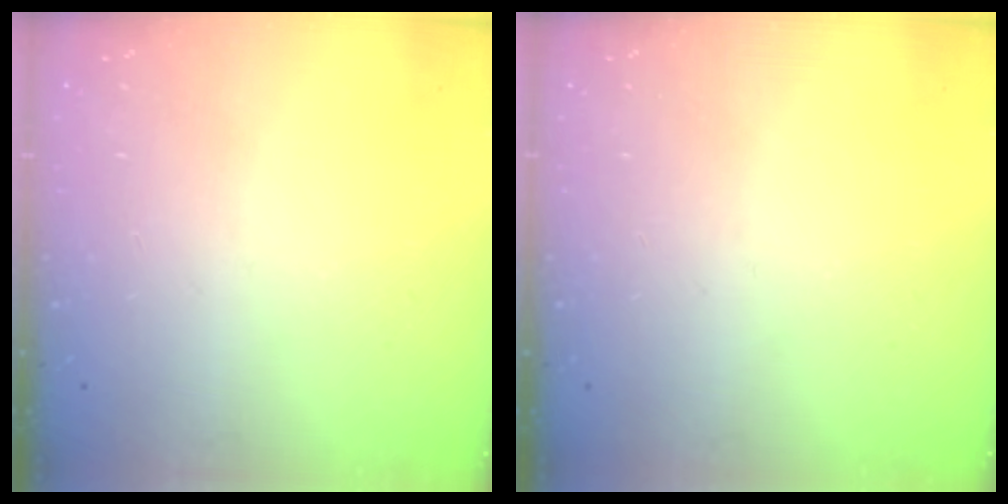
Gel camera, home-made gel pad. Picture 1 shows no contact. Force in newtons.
{"total": 0.0}